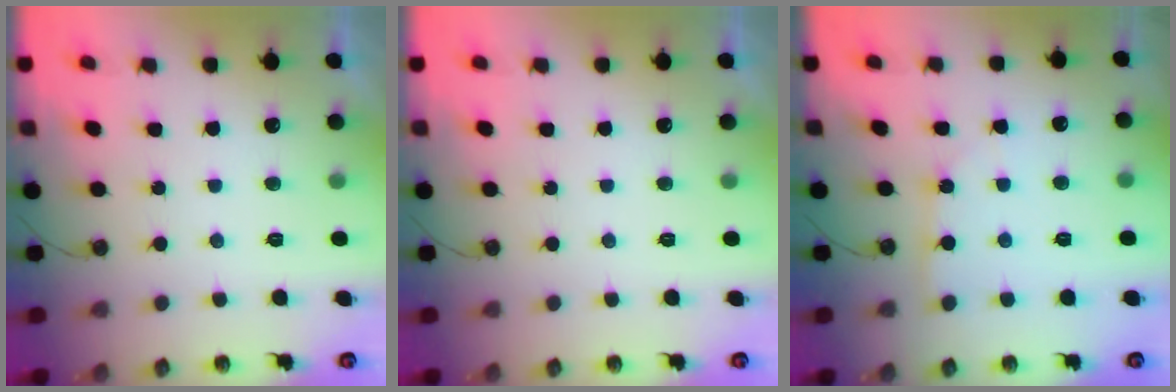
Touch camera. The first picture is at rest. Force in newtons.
{"total": 0.0}
{"total": 2.2, "press": 2.2, "slide": 0.2}